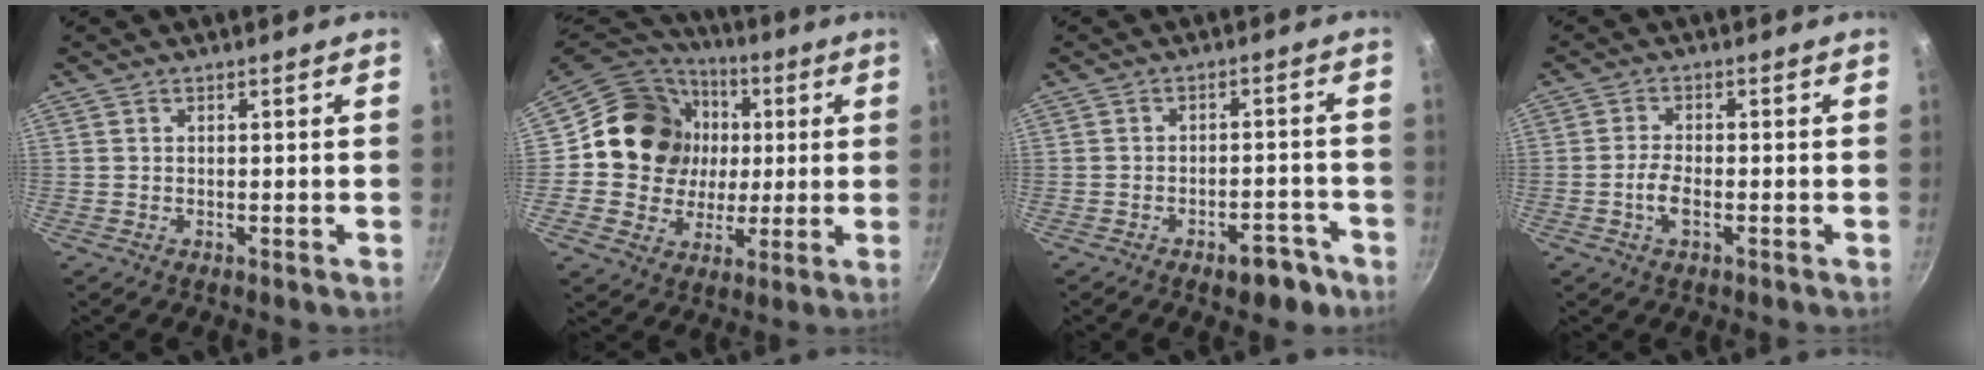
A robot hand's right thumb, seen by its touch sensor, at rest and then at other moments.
{"total": 17.8, "force": [2.1, 16.0, 7.5], "torque": [-0.113, 0.014, 0.032]}
{"total": 6.5, "force": [-4.0, 3.3, 4.0], "torque": [-0.024, 0.038, -0.040]}
{"total": 3.8, "force": [-1.3, 1.7, 3.2], "torque": [-0.069, 0.009, -0.028]}